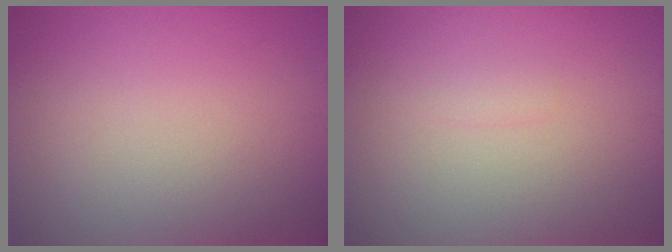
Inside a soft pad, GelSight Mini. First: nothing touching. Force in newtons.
{"total": 0.5, "press": 0.5, "slide": 0.1}